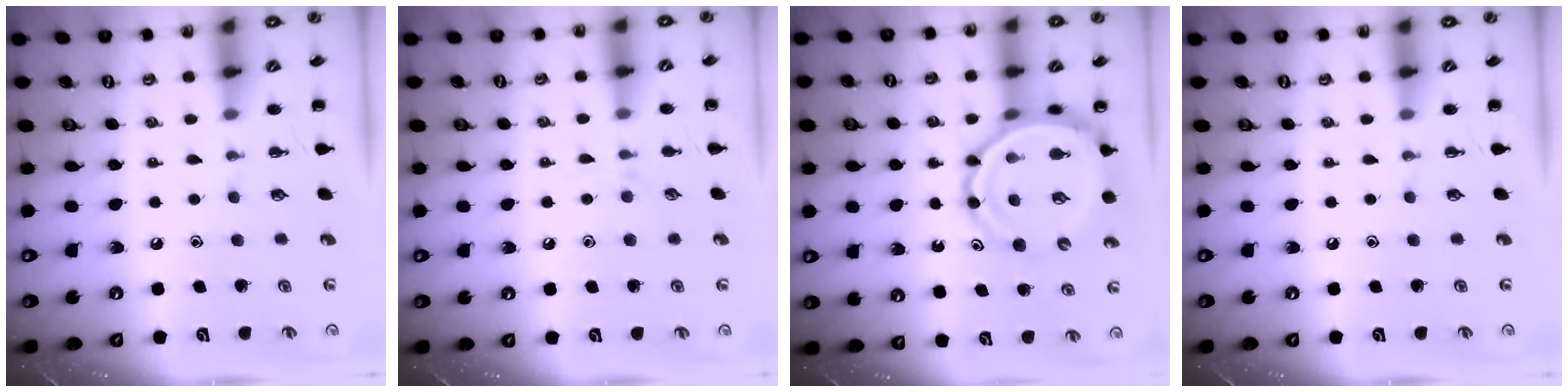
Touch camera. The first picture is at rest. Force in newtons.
{"total": 2.5, "press": 2.3, "slide": 0.9}
{"total": 10.7, "press": 10.1, "slide": 3.4}
{"total": 0.0}